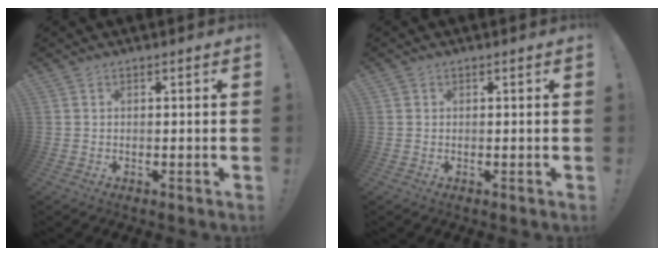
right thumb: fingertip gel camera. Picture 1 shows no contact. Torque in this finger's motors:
{"motor_torque": [-0.02, 0.12, -0.06, 0.18, -0.01]}